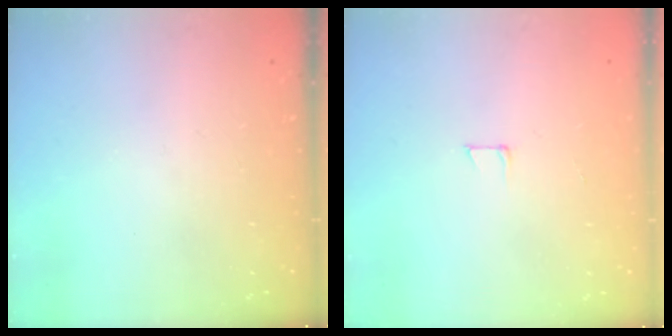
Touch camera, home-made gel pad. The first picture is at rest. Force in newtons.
{"total": 4.4, "press": 4.4, "slide": 0.3}